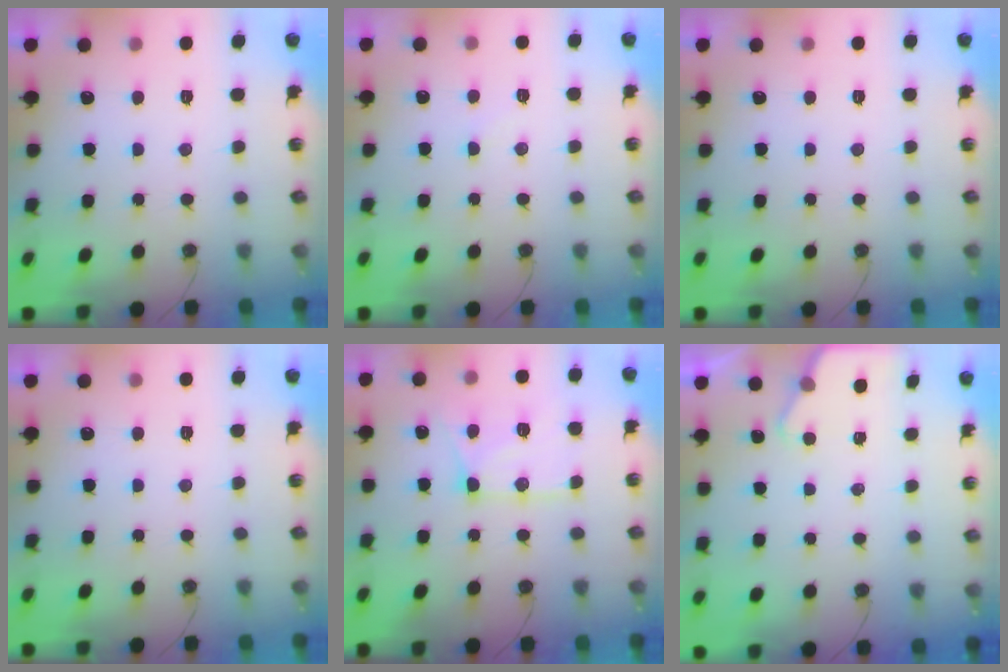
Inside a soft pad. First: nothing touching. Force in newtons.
{"total": 5.1, "press": 5.1, "slide": 0.7}
{"total": 0.0}
{"total": 0.0}
{"total": 14.3, "press": 14.3, "slide": 1.5}
{"total": 2.7, "press": 2.7, "slide": 0.2}